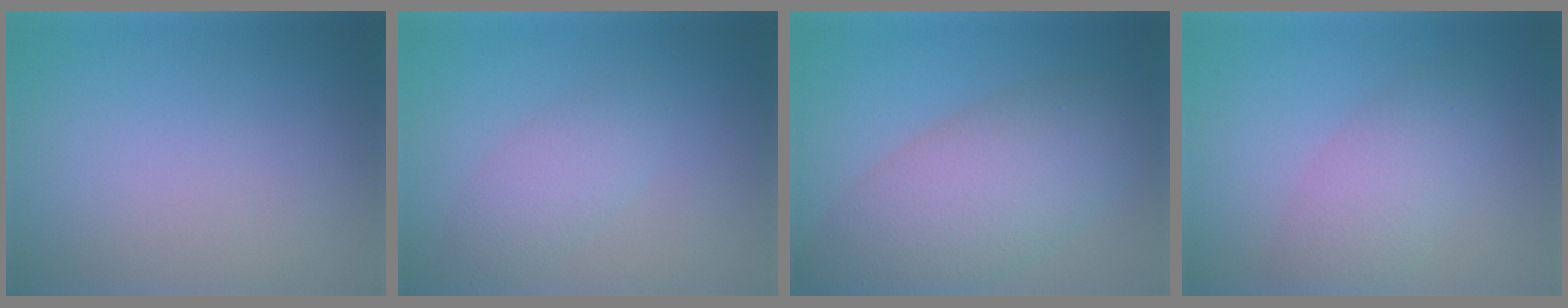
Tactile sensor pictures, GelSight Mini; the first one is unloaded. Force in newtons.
{"total": 2.7, "press": 2.7, "slide": 0.1}
{"total": 8.1, "press": 8.1, "slide": 0.6}
{"total": 3.9, "press": 3.9, "slide": 0.1}